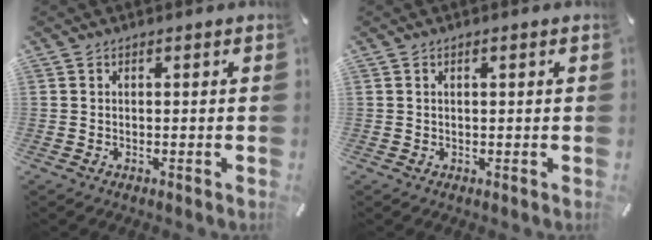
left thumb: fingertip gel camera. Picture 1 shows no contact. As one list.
[{"total": 0.6, "force": [0.2, 0.0, 0.5], "torque": [-0.008, 0.000, 0.004]}]